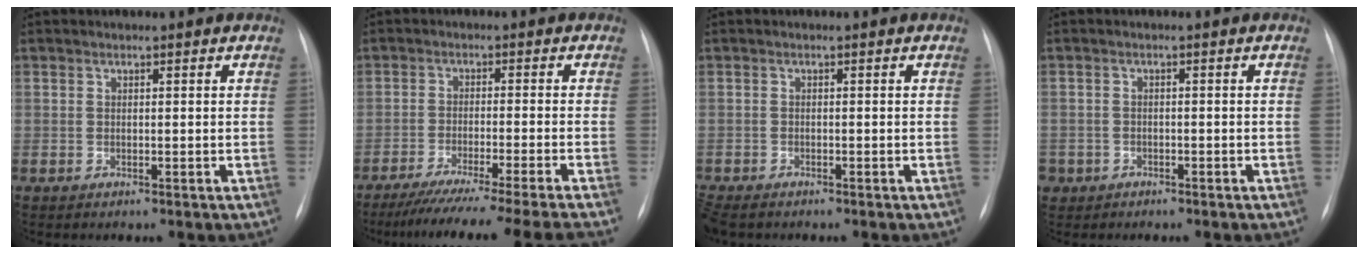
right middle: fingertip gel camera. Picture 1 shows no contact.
{"total": 17.4, "force": [-15.0, -2.6, 8.5], "torque": [-0.103, -0.059, -0.223]}
{"total": 3.8, "force": [-3.1, 1.5, 1.6], "torque": [-0.030, -0.008, -0.052]}
{"total": 3.2, "force": [-2.0, 2.5, 0.3], "torque": [-0.005, 0.005, -0.032]}